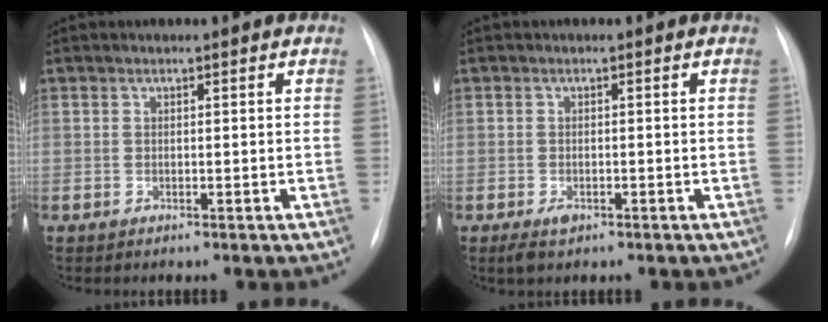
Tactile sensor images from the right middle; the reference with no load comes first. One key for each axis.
{"total": 2.1, "fx": -1.1, "fy": 1.0, "fz": 1.4, "tx": -0.027, "ty": -0.002, "tz": -0.013}